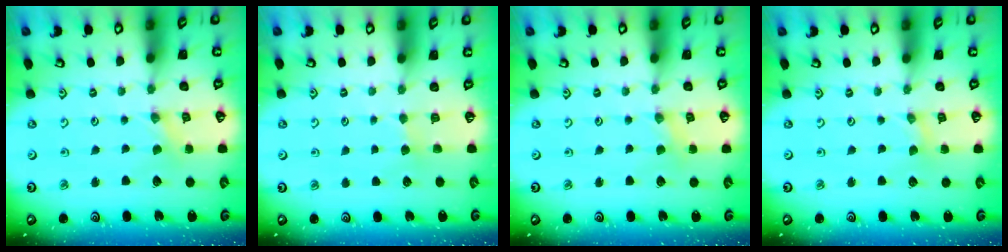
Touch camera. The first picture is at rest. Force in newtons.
{"total": 2.9, "press": 2.9, "slide": 0.5}
{"total": 1.7, "press": 1.7, "slide": 0.3}
{"total": 0.0}